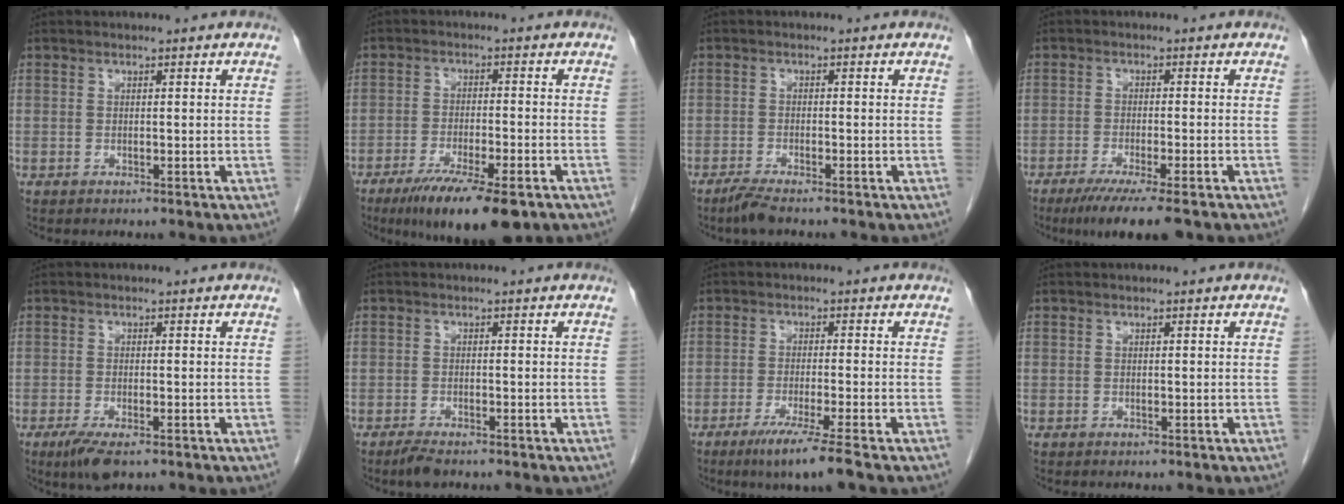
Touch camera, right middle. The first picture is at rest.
{"total": 12.5, "force": [-8.3, 2.3, 9.0], "torque": [-0.139, -0.025, -0.129]}
{"total": 2.8, "force": [-2.3, 0.1, 1.6], "torque": [-0.040, -0.008, -0.046]}
{"total": 9.1, "force": [-6.7, 0.6, 6.1], "torque": [-0.086, -0.020, -0.101]}
{"total": 4.4, "force": [-2.7, 1.2, 3.3], "torque": [-0.065, -0.010, -0.043]}
{"total": 2.4, "force": [-1.9, 0.5, 1.4], "torque": [-0.034, -0.006, -0.033]}
{"total": 6.6, "force": [-4.3, -1.1, 4.8], "torque": [-0.081, -0.020, -0.079]}
{"total": 0.0}